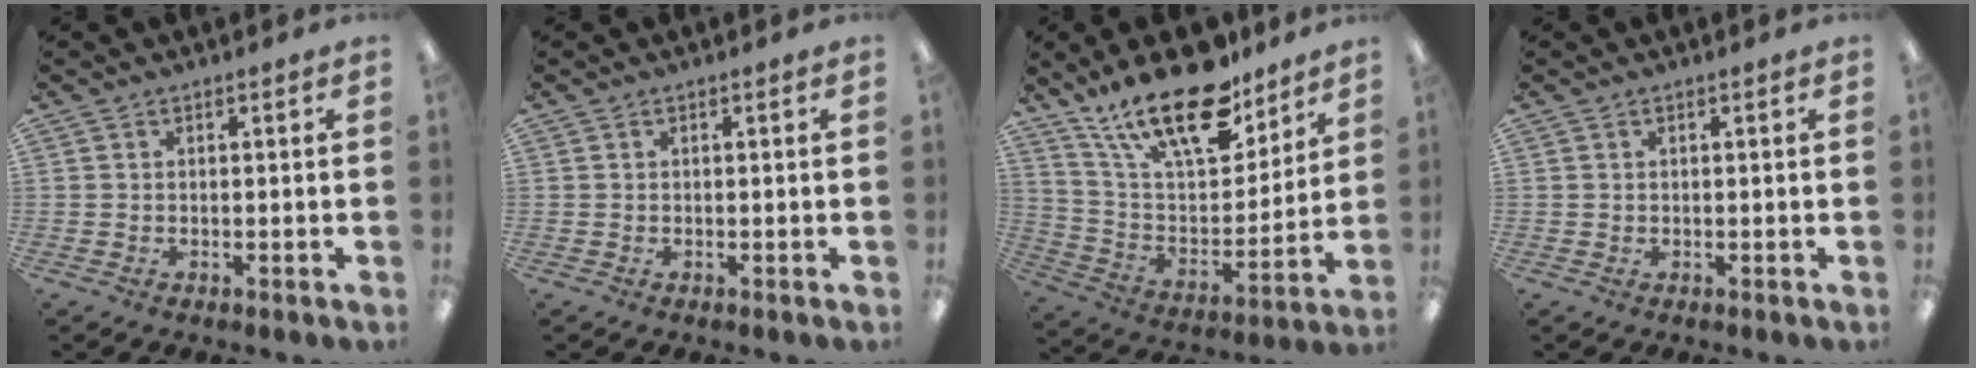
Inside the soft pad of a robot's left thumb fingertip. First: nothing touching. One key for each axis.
{"total": 0.0}
{"total": 22.9, "fx": 16.4, "fy": 9.0, "fz": 13.2, "tx": -0.243, "ty": -0.095, "tz": 0.285}
{"total": 0.0}